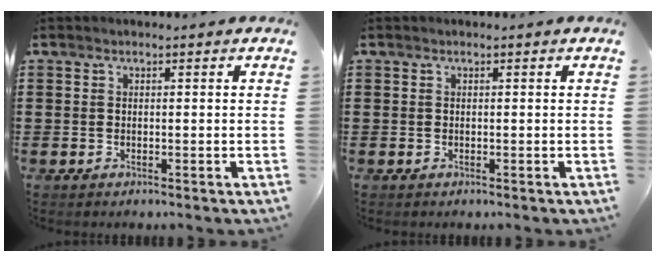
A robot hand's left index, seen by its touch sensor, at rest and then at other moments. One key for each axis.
{"total": 0.0}